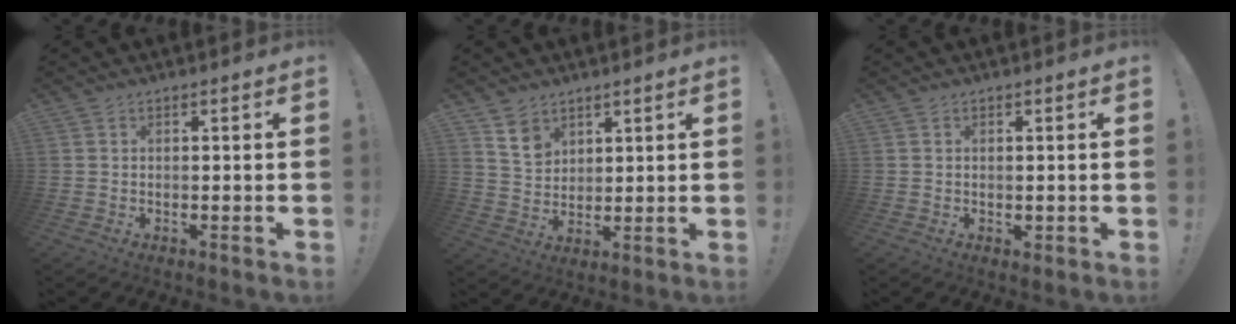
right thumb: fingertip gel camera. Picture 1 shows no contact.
{"total": 7.7, "force": [5.1, 5.4, 2.1], "torque": [-0.019, -0.034, 0.096]}
{"total": 0.8, "force": [0.2, 0.7, 0.3], "torque": [0.001, 0.000, 0.003]}